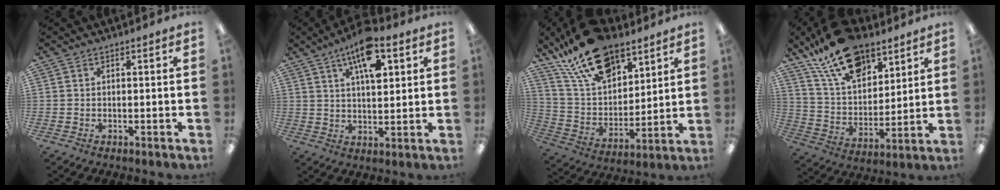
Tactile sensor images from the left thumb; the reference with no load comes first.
{"total": 12.4, "force": [6.5, 5.2, 9.1], "torque": [-0.143, -0.021, 0.110]}
{"total": 20.1, "force": [14.3, 9.8, 10.2], "torque": [-0.192, -0.071, 0.259]}
{"total": 19.4, "force": [13.2, 9.9, 10.2], "torque": [-0.184, -0.062, 0.239]}